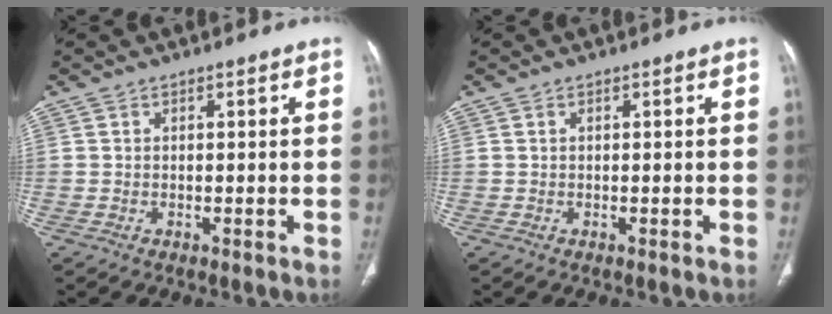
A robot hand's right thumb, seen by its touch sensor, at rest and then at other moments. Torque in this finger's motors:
{"motor_torque": [0.07, -0.24, -0.35, 0.33, 0.01]}